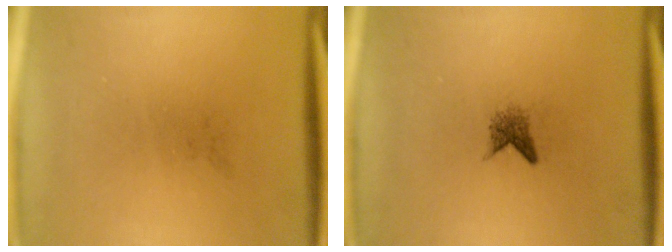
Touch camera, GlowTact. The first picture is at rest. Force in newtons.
{"total": 1.6}